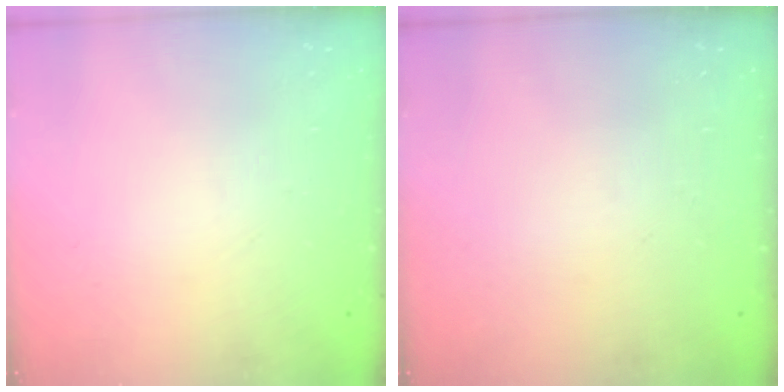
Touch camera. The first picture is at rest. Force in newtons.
{"total": 0.0}